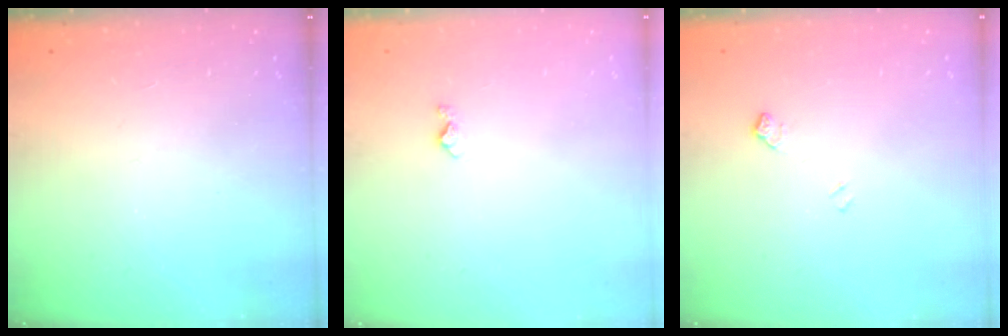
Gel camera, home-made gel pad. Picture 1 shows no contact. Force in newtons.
{"total": 3.3, "press": 3.3, "slide": 0.4}
{"total": 5.6, "press": 5.6, "slide": 0.8}